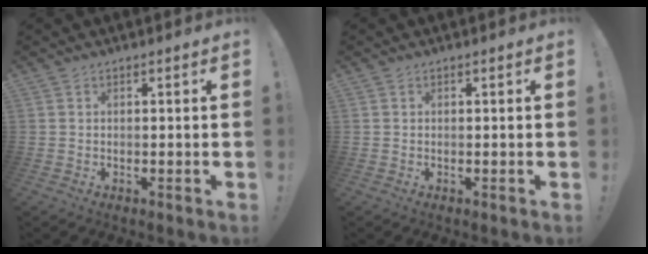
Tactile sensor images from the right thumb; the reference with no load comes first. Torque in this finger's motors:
{"motor_torque": [-0.14, 0.00, 0.20, -0.06, -0.03]}